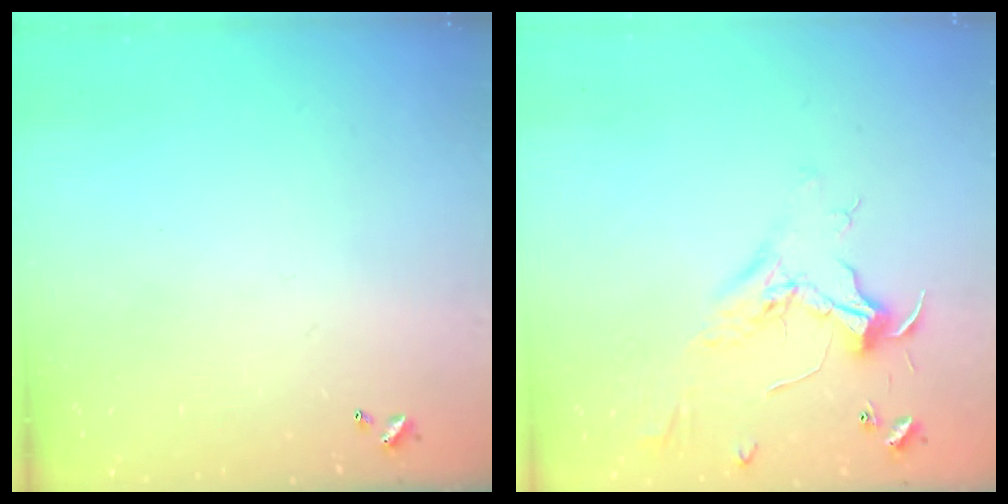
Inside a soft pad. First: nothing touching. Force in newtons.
{"total": 2.4, "press": 2.3, "slide": 0.7}